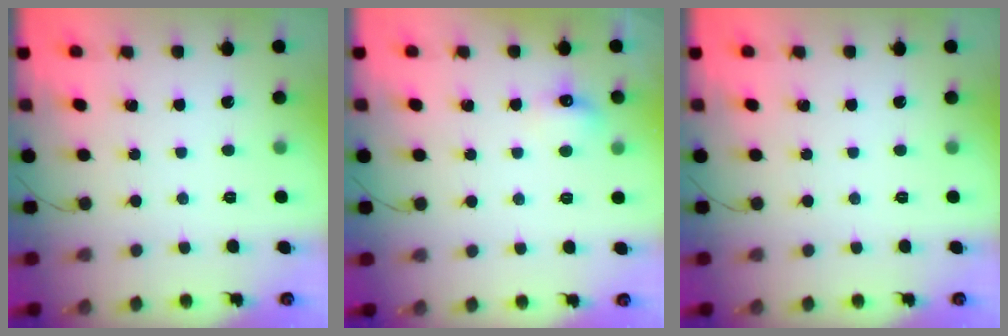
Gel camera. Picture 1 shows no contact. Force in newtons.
{"total": 5.6, "press": 5.5, "slide": 1.4}
{"total": 0.0}